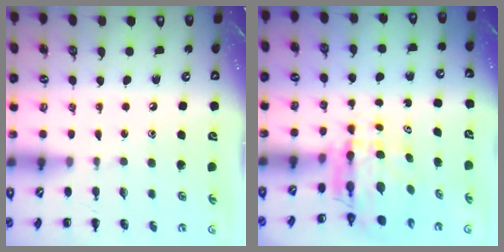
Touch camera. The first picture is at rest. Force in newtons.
{"total": 5.8, "press": 5.6, "slide": 1.6}